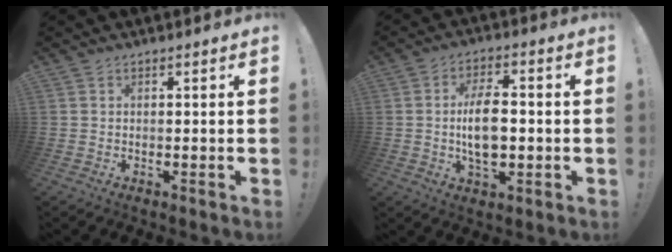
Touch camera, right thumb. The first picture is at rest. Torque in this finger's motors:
{"motor_torque": [1.55, 1.42, 0.97, -0.18, 0.05]}